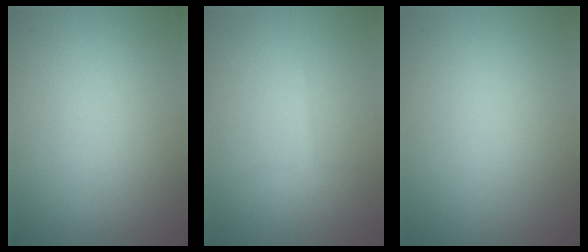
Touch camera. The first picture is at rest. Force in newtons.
{"total": 1.3, "press": 1.3, "slide": 0.0}
{"total": 0.0}